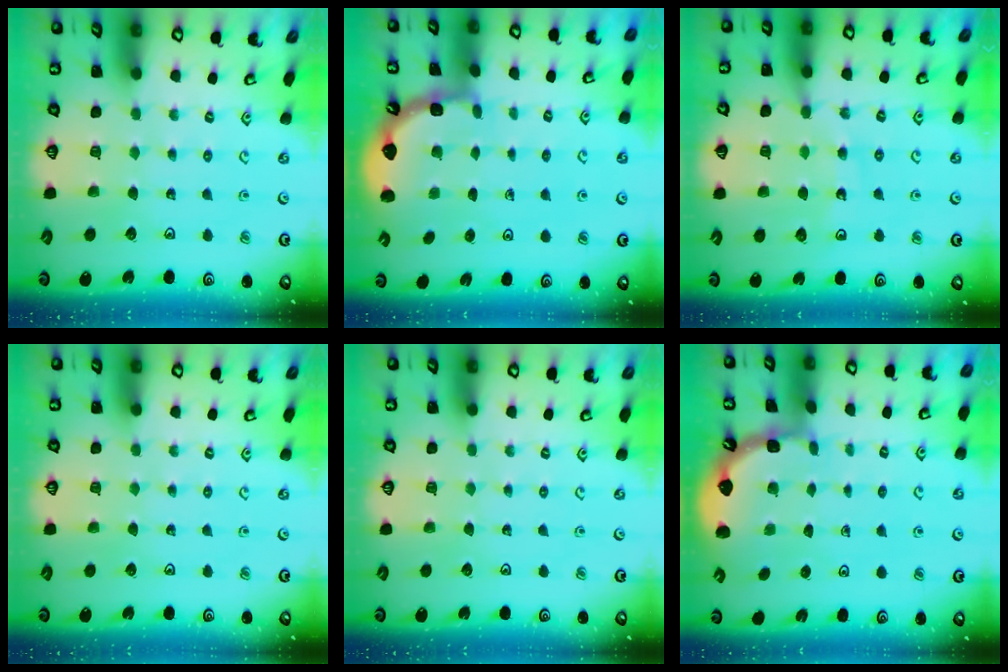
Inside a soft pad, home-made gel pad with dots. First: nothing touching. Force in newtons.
{"total": 2.1, "press": 2.1, "slide": 0.2}
{"total": 13.0, "press": 12.4, "slide": 3.9}
{"total": 0.0}
{"total": 0.0}
{"total": 1.1, "press": 1.1, "slide": 0.1}